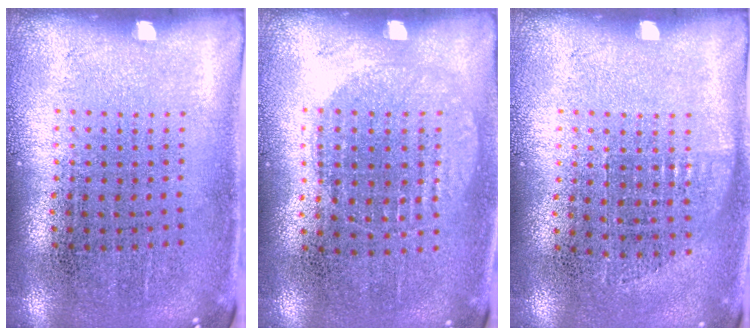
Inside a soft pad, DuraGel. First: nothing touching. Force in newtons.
{"total": 0.9, "press": 0.8, "slide": 0.4}
{"total": 0.7, "press": 0.6, "slide": 0.3}